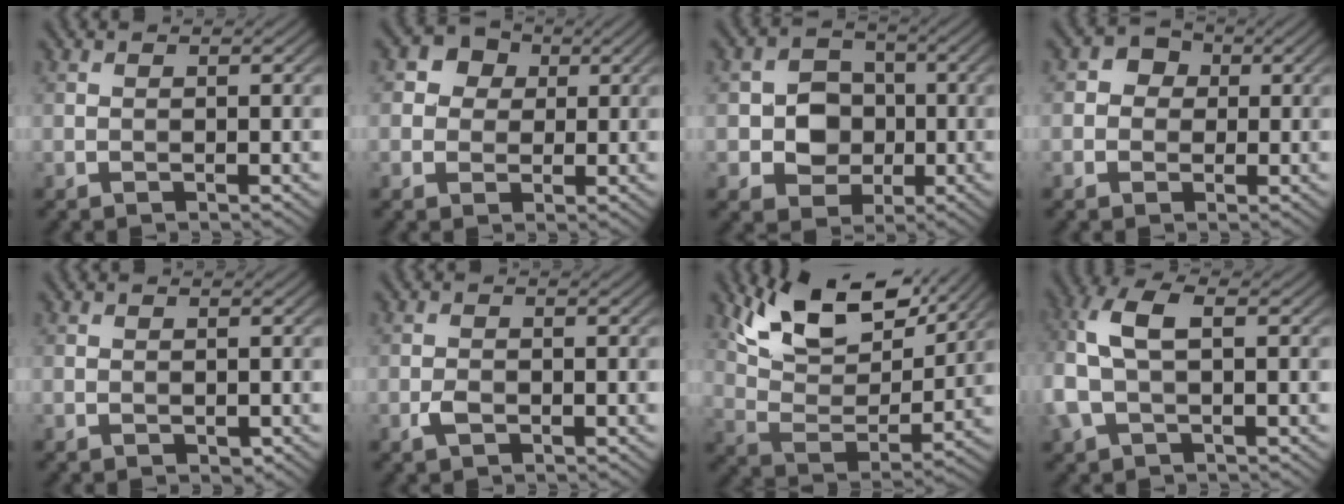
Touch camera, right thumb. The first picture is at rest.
{"total": 4.4, "force": [1.2, 4.0, 1.6], "torque": [-0.045, 0.011, 0.006]}
{"total": 6.2, "force": [-0.8, 5.5, 2.8], "torque": [-0.053, -0.001, -0.032]}
{"total": 3.3, "force": [0.2, 3.1, 1.1], "torque": [-0.018, 0.004, -0.008]}
{"total": 0.6, "force": [-0.1, 0.5, 0.3], "torque": [-0.003, -0.005, 0.000]}
{"total": 1.6, "force": [-0.8, 0.9, 1.0], "torque": [-0.021, -0.001, -0.016]}
{"total": 12.7, "force": [8.9, 5.1, 7.5], "torque": [-0.158, -0.005, 0.157]}
{"total": 7.0, "force": [0.3, 3.9, 5.8], "torque": [-0.147, 0.015, -0.003]}